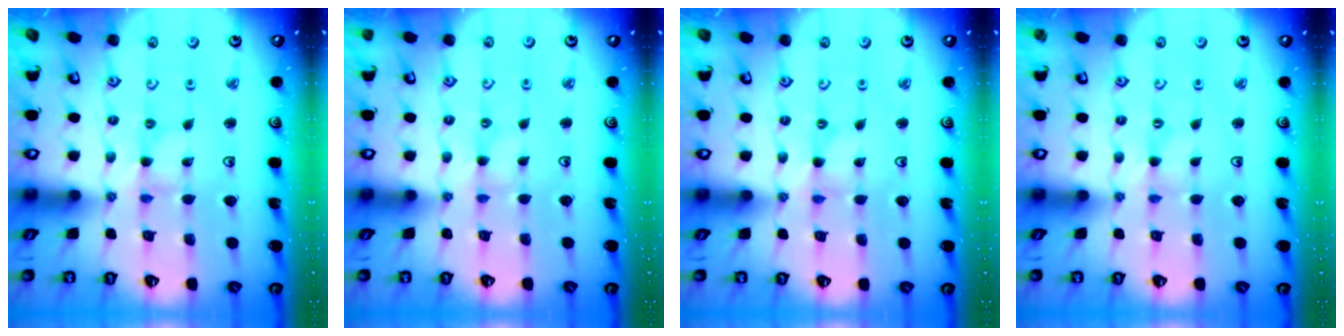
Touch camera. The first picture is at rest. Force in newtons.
{"total": 0.9, "press": 0.9, "slide": 0.2}
{"total": 0.0}
{"total": 0.0}